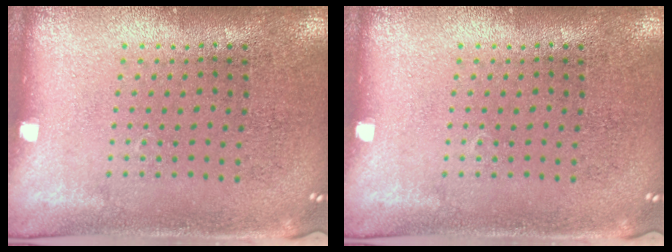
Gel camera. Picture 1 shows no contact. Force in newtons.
{"total": 0.0}